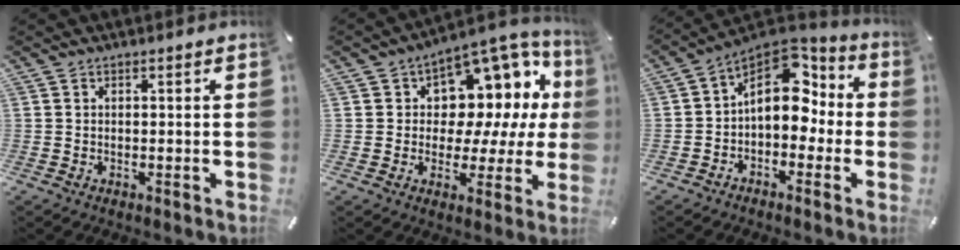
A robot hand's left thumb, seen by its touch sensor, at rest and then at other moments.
{"total": 10.8, "force": [4.0, 8.4, 5.4], "torque": [-0.064, -0.054, 0.077]}
{"total": 12.7, "force": [2.6, 8.9, 8.8], "torque": [-0.126, -0.022, 0.043]}